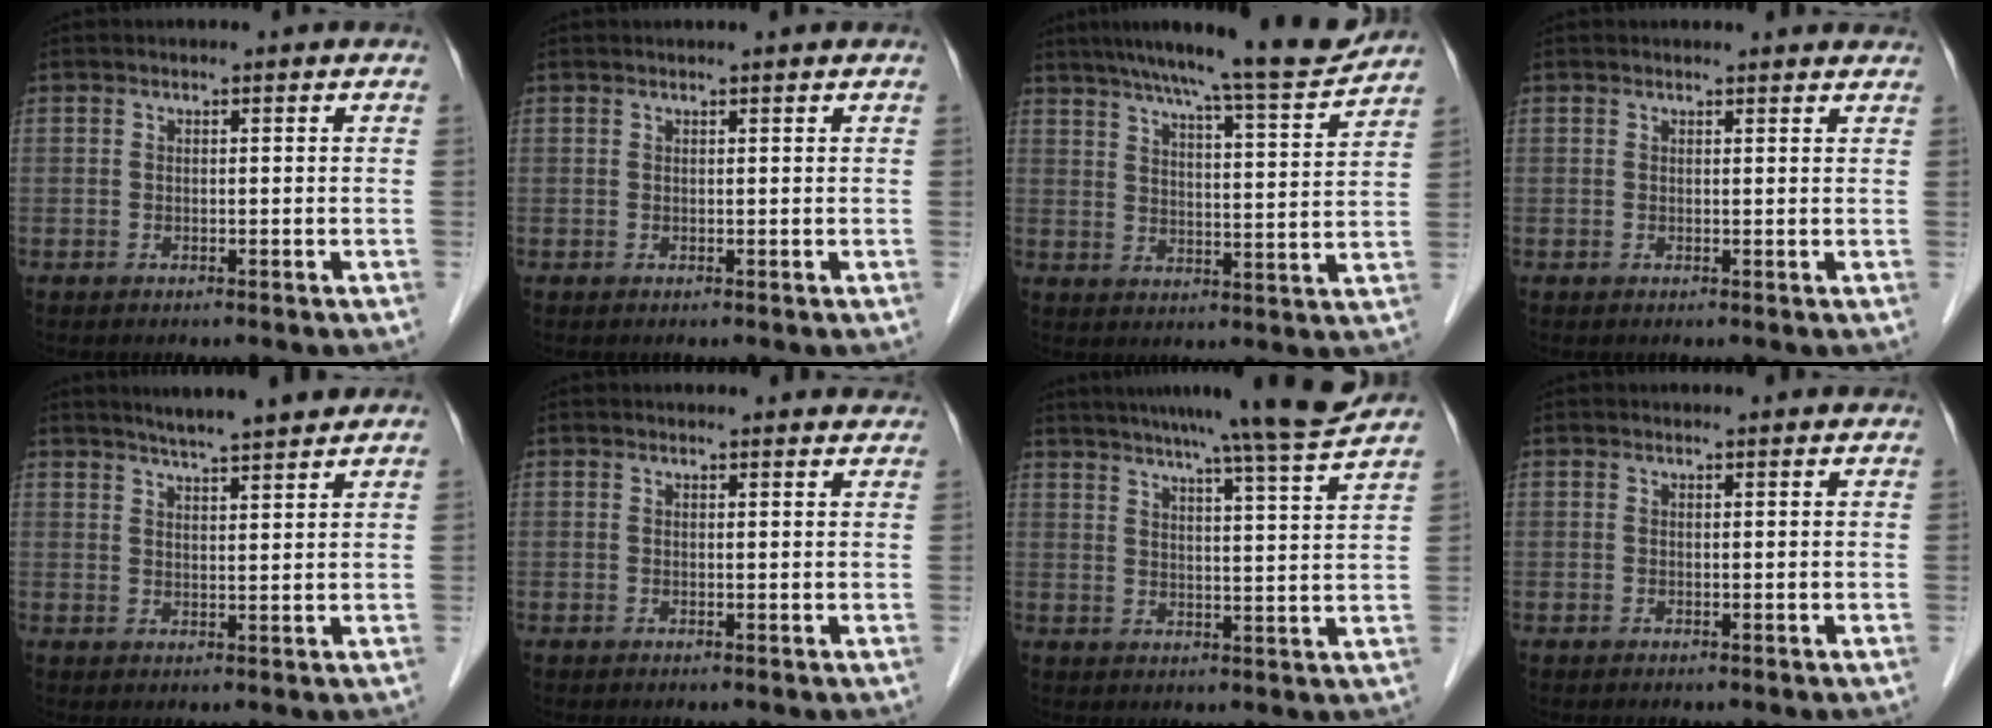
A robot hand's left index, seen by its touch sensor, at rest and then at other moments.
{"total": 1.5, "force": [1.3, -0.2, 0.5], "torque": [-0.010, 0.010, 0.021]}
{"total": 15.2, "force": [13.6, -0.1, 6.7], "torque": [-0.099, -0.014, 0.187]}
{"total": 4.5, "force": [4.4, 0.9, 0.8], "torque": [-0.008, 0.008, 0.039]}
{"total": 7.9, "force": [7.0, 0.0, 3.8], "torque": [-0.060, 0.011, 0.100]}
{"total": 5.4, "force": [5.3, 1.0, 0.9], "torque": [-0.003, 0.005, 0.044]}
{"total": 14.3, "force": [12.6, -2.1, 6.4], "torque": [-0.103, -0.030, 0.164]}
{"total": 2.0, "force": [1.9, 0.3, 0.4], "torque": [-0.012, 0.008, 0.021]}